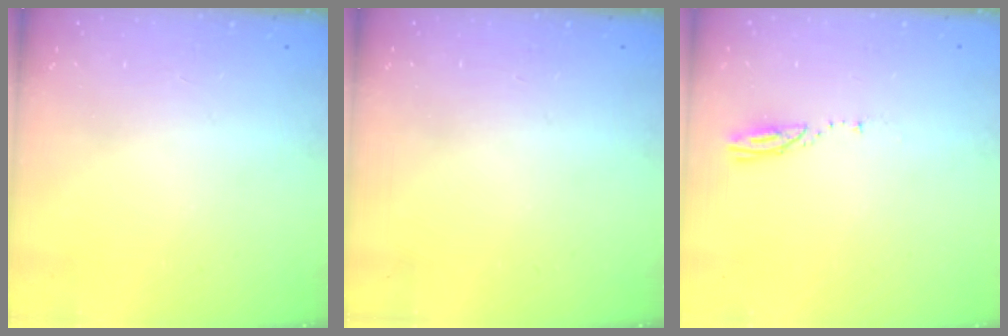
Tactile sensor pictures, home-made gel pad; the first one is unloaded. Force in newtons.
{"total": 0.0}
{"total": 3.0, "press": 3.0, "slide": 0.2}